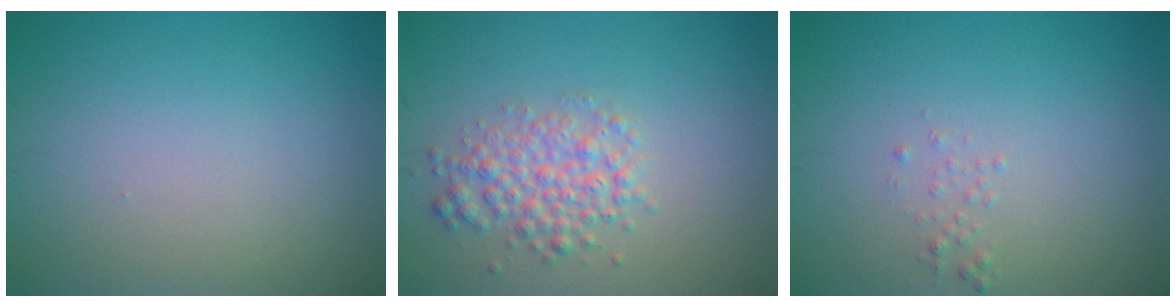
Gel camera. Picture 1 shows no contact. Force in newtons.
{"total": 3.4, "press": 3.4, "slide": 0.1}
{"total": 0.7, "press": 0.6, "slide": 0.1}